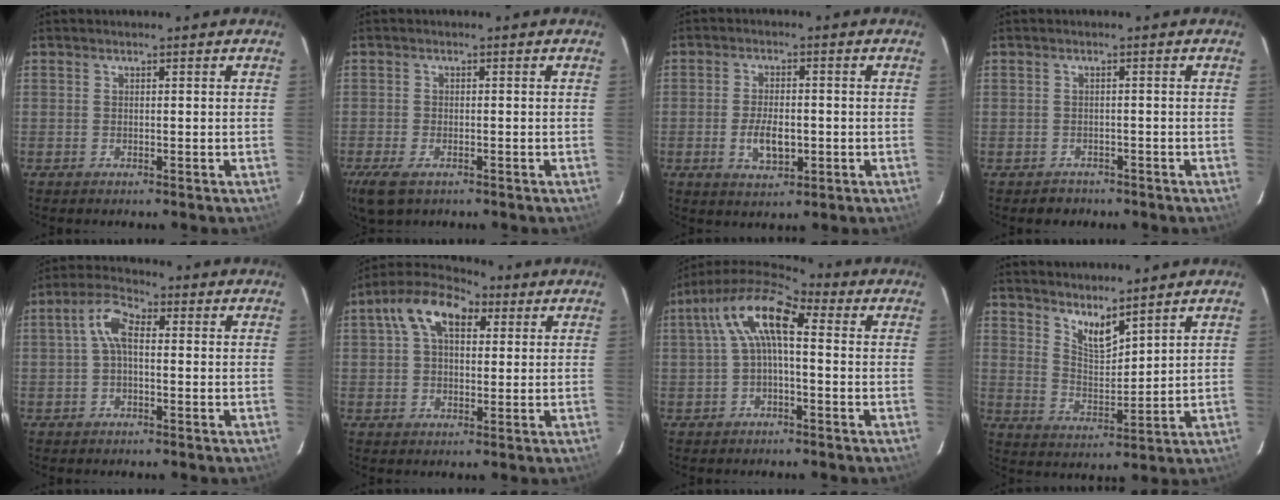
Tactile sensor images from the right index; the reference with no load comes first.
{"total": 5.4, "force": [-3.2, 2.6, 3.4], "torque": [-0.081, -0.018, -0.060]}
{"total": 6.2, "force": [-1.5, 3.2, 5.1], "torque": [-0.102, -0.004, -0.021]}
{"total": 2.4, "force": [-1.7, 1.7, 0.0], "torque": [-0.001, 0.010, -0.021]}
{"total": 5.4, "force": [0.1, 2.7, 4.6], "torque": [-0.098, 0.022, 0.002]}
{"total": 10.5, "force": [3.8, 6.4, 7.4], "torque": [-0.139, 0.041, 0.055]}
{"total": 10.6, "force": [1.4, 4.2, 9.6], "torque": [-0.190, 0.033, 0.018]}
{"total": 6.5, "force": [5.3, 1.6, 3.4], "torque": [-0.058, -0.008, 0.100]}